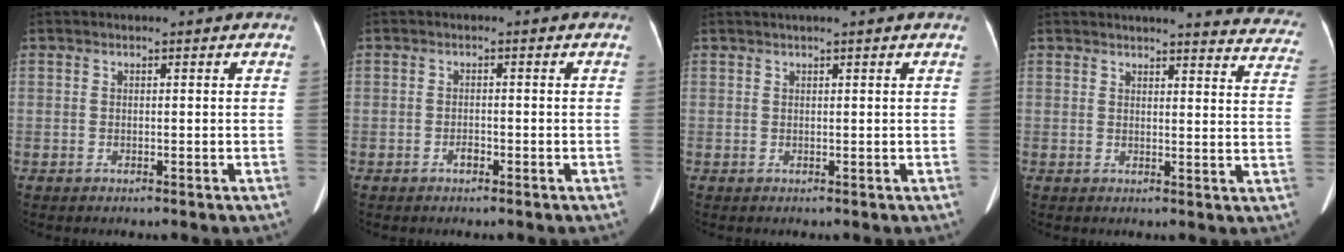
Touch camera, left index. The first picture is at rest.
{"total": 1.1, "force": [-0.8, 0.4, 0.6], "torque": [-0.011, 0.001, -0.012]}
{"total": 2.1, "force": [1.6, -0.5, 1.3], "torque": [-0.019, 0.019, 0.032]}
{"total": 19.8, "force": [18.8, 3.1, 5.5], "torque": [-0.052, -0.063, 0.192]}